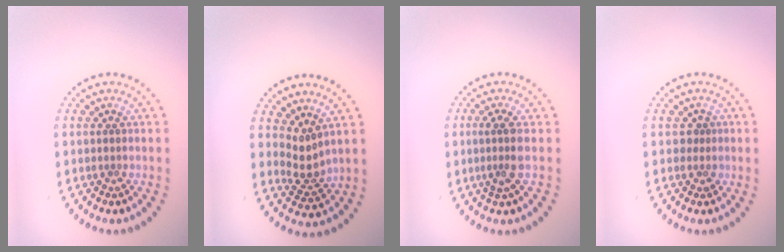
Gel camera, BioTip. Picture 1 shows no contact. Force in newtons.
{"total": 2.3, "press": 1.6, "slide": 1.7}
{"total": 2.4, "press": 1.9, "slide": 1.5}
{"total": 1.1, "press": 0.9, "slide": 0.6}